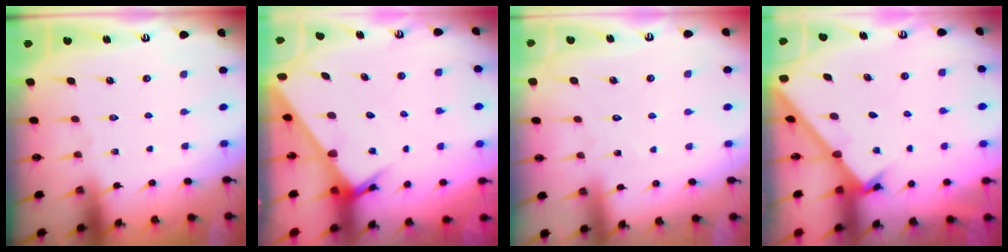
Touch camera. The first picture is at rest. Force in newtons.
{"total": 3.6, "press": 3.6, "slide": 0.3}
{"total": 5.1, "press": 5.1, "slide": 0.4}
{"total": 1.8, "press": 1.8, "slide": 0.2}